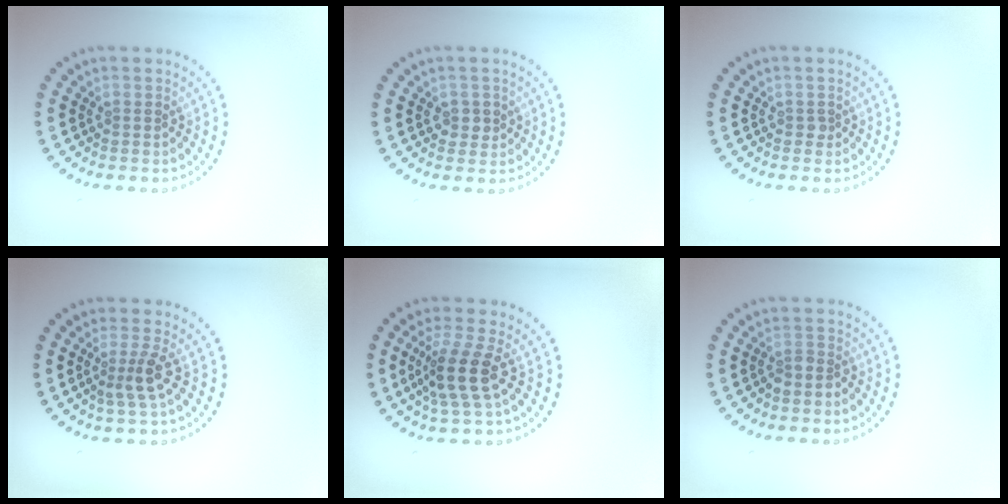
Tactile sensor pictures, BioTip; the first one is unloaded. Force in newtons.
{"total": 1.5, "press": 1.4, "slide": 0.6}
{"total": 0.5, "press": 0.4, "slide": 0.4}
{"total": 2.3, "press": 1.7, "slide": 1.5}
{"total": 3.9, "press": 3.1, "slide": 2.4}
{"total": 1.5, "press": 1.1, "slide": 1.0}